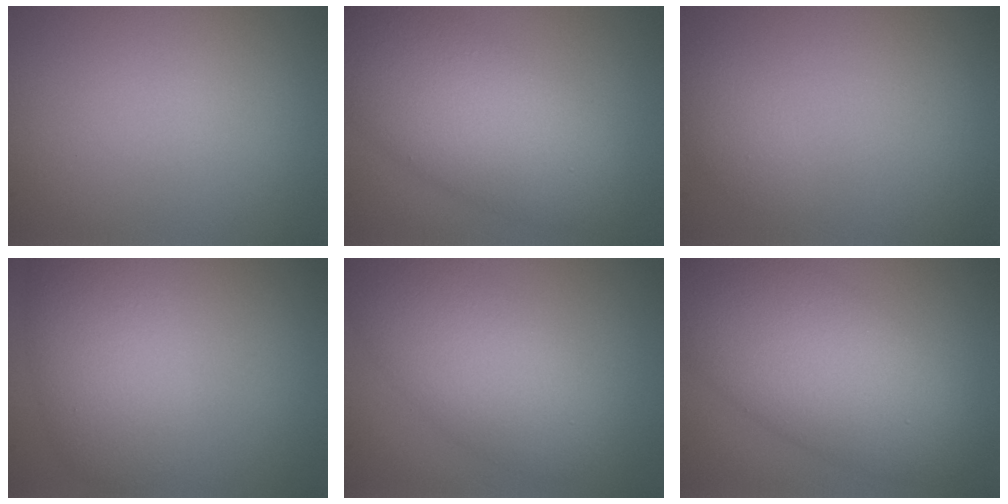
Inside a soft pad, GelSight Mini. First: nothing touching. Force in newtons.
{"total": 8.6, "press": 8.6, "slide": 0.1}
{"total": 1.2, "press": 1.2, "slide": 0.1}
{"total": 5.8, "press": 5.8, "slide": 0.2}
{"total": 6.6, "press": 6.6, "slide": 0.5}
{"total": 10.7, "press": 10.7, "slide": 0.2}